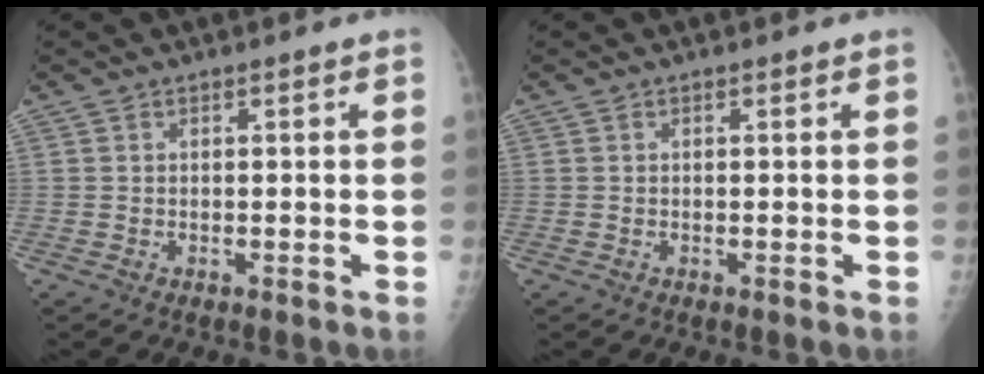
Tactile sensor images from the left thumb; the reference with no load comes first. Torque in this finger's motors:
{"motor_torque": [0.02, 0.04, -0.03, -0.08, -0.01]}